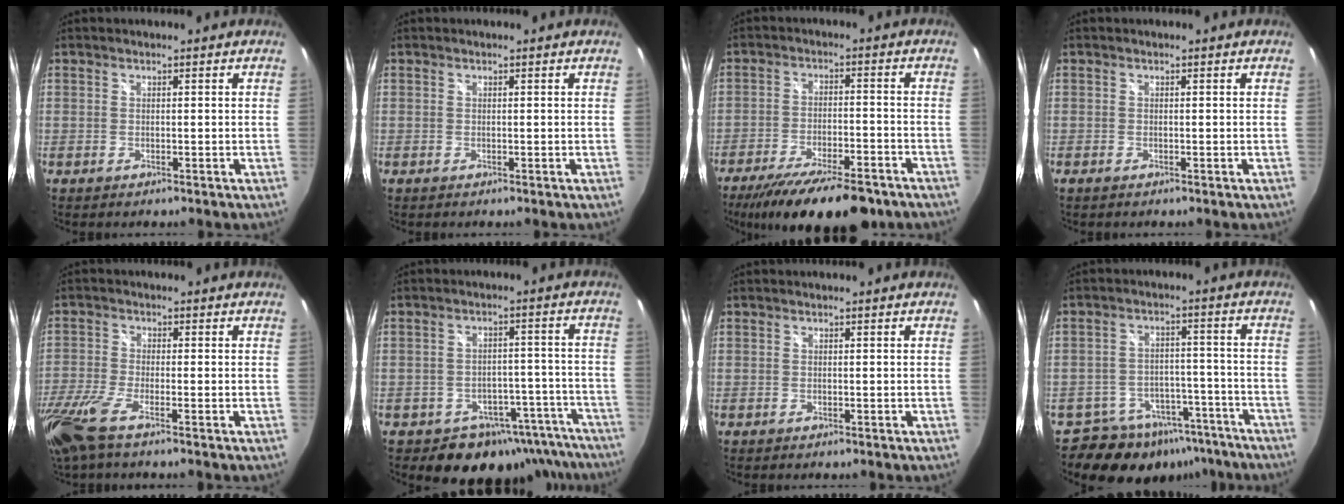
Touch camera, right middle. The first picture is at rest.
{"total": 0.0}
{"total": 18.7, "force": [-14.5, 5.1, 10.7], "torque": [-0.199, -0.044, -0.218]}
{"total": 0.5, "force": [-0.4, 0.3, 0.2], "torque": [-0.005, -0.003, -0.009]}
{"total": 9.1, "force": [-5.9, 1.8, 6.7], "torque": [-0.161, -0.037, -0.120]}
{"total": 15.5, "force": [-12.1, 9.2, 3.4], "torque": [-0.055, 0.046, -0.124]}
{"total": 0.0}
{"total": 13.9, "force": [-10.5, 8.3, 3.7], "torque": [-0.084, 0.021, -0.131]}